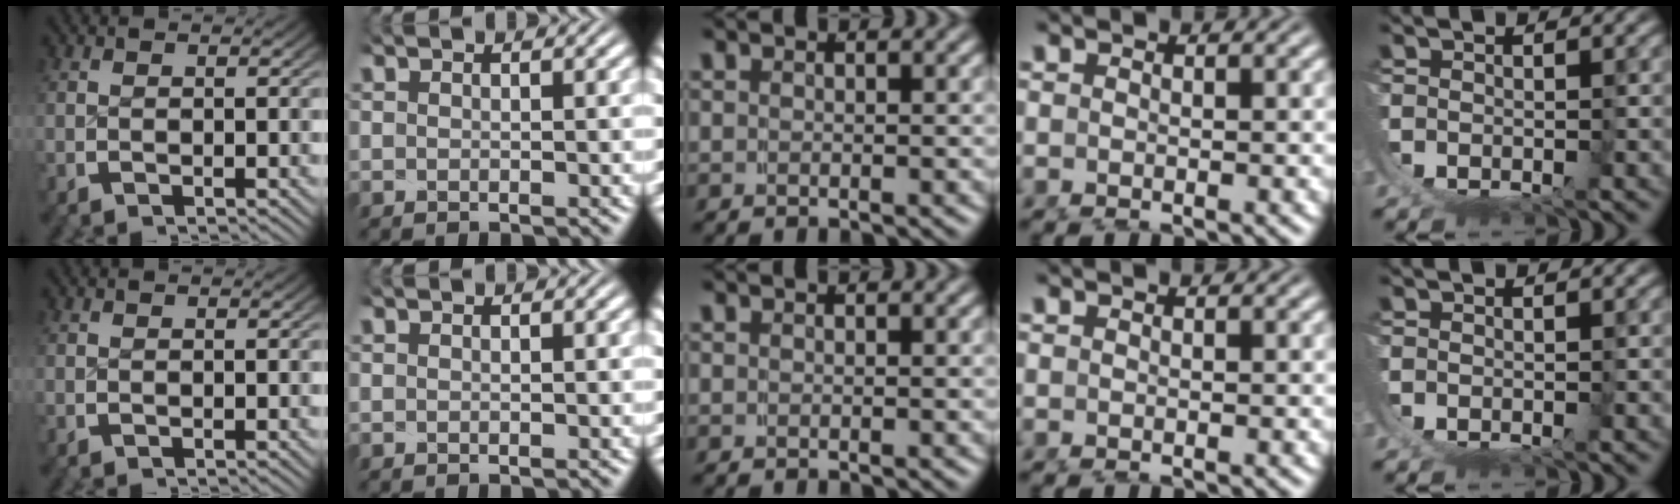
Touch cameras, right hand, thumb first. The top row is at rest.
{}